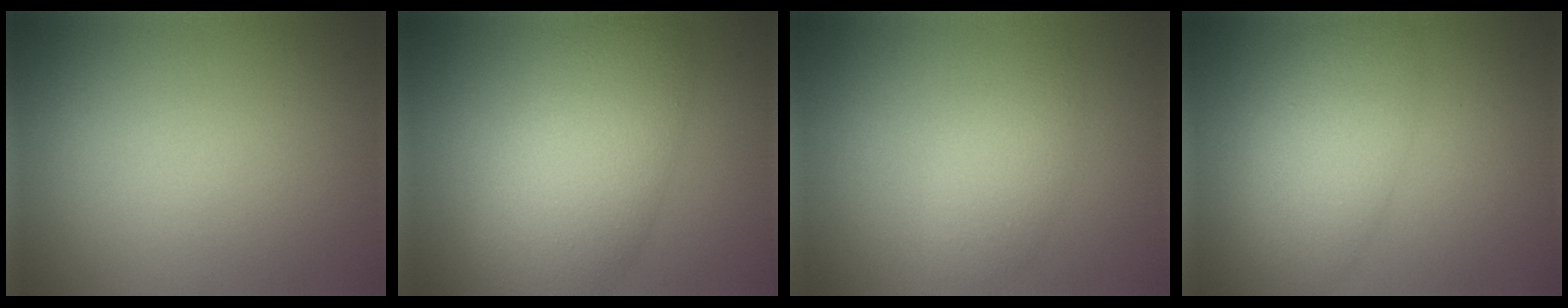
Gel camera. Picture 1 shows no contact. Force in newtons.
{"total": 8.6, "press": 8.6, "slide": 0.2}
{"total": 2.7, "press": 2.7, "slide": 0.2}
{"total": 5.7, "press": 5.7, "slide": 0.2}